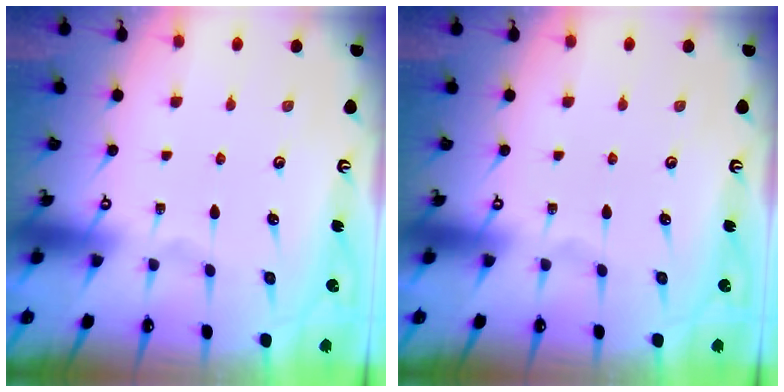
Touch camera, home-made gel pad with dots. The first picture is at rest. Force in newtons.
{"total": 0.0}